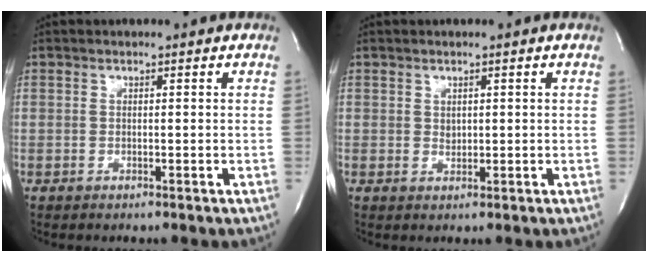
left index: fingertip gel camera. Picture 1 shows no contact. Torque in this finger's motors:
{"motor_torque": [0.02, 0.00, -0.01, -0.01]}